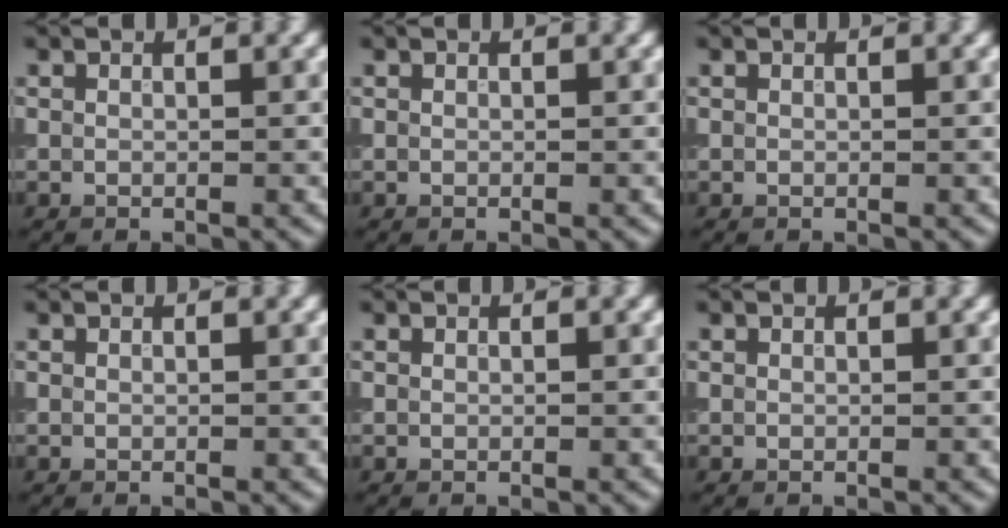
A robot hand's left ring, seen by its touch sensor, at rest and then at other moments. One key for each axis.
{"total": 0.0}
{"total": 0.0}
{"total": 0.0}
{"total": 0.0}
{"total": 0.0}